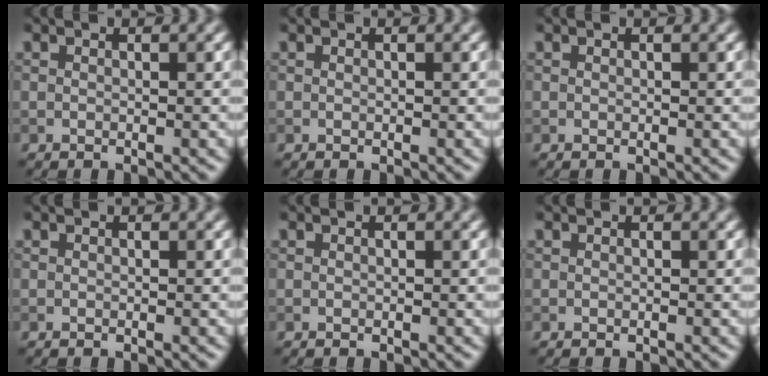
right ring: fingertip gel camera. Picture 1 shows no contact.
{"total": 0.0}
{"total": 0.0}
{"total": 0.0}
{"total": 0.0}
{"total": 0.0}